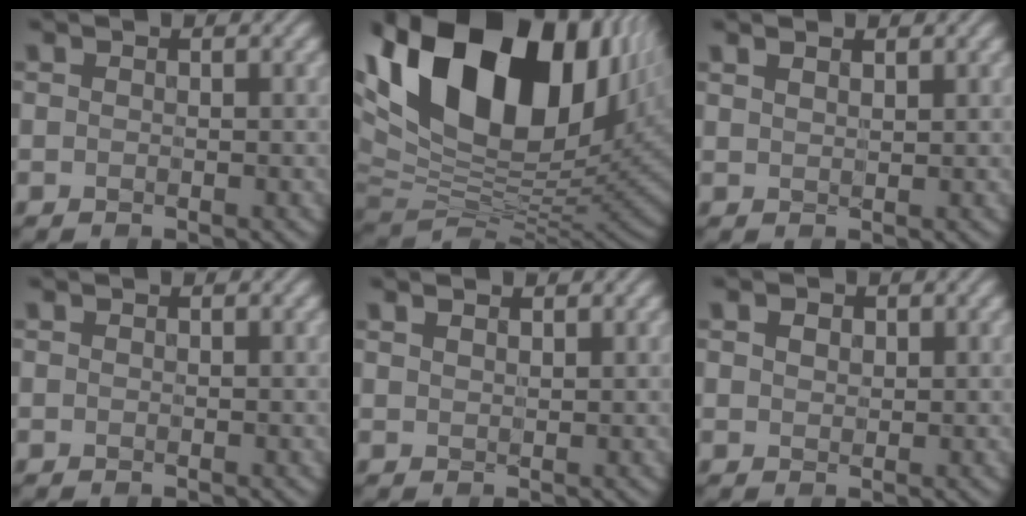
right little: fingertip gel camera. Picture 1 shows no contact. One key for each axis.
{"total": 20.0, "fx": 7.4, "fy": 12.0, "fz": 14.3, "tx": -0.299, "ty": 0.028, "tz": 0.136}
{"total": 2.1, "fx": 1.5, "fy": 0.8, "fz": 1.2, "tx": -0.015, "ty": 0.017, "tz": 0.009}
{"total": 0.0}
{"total": 1.8, "fx": 1.3, "fy": 0.7, "fz": 1.0, "tx": -0.011, "ty": 0.016, "tz": 0.006}
{"total": 1.1, "fx": 0.3, "fy": 0.9, "fz": 0.5, "tx": -0.014, "ty": 0.001, "tz": 0.010}